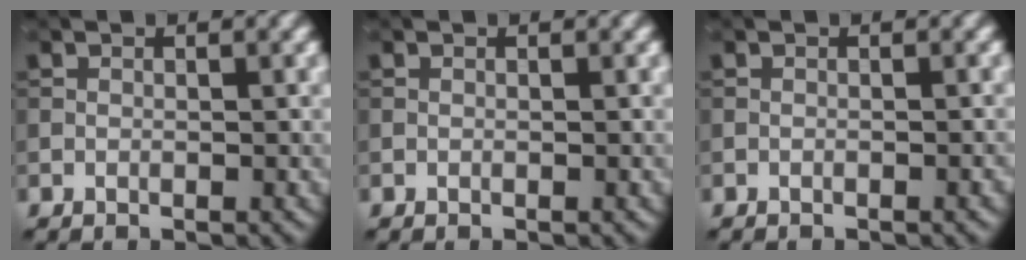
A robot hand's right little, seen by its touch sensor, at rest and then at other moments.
{"total": 0.0}
{"total": 1.0, "force": [-0.9, 0.2, 0.4], "torque": [0.002, 0.000, -0.017]}